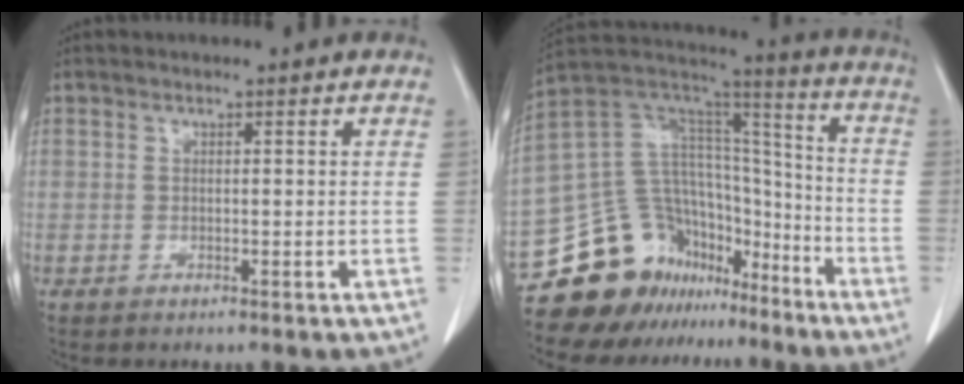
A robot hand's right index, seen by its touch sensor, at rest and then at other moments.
{"total": 18.9, "force": [-14.2, 10.8, 6.2], "torque": [-0.109, 0.086, -0.234]}